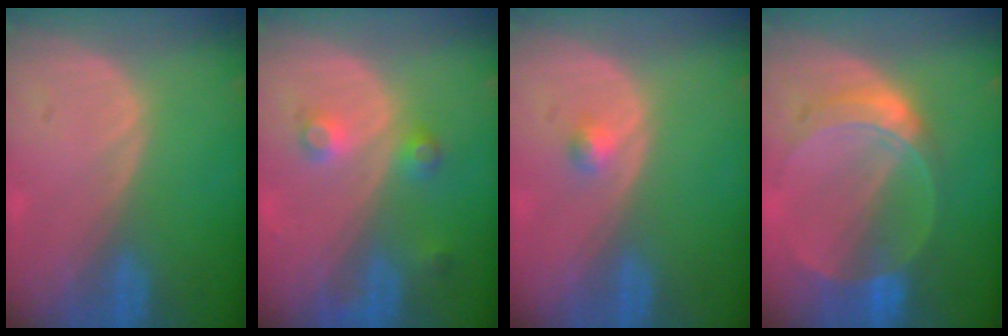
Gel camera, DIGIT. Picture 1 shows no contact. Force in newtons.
{"total": 3.8, "press": 3.5, "slide": 1.4}
{"total": 1.5, "press": 1.3, "slide": 0.8}
{"total": 7.2, "press": 6.5, "slide": 3.2}